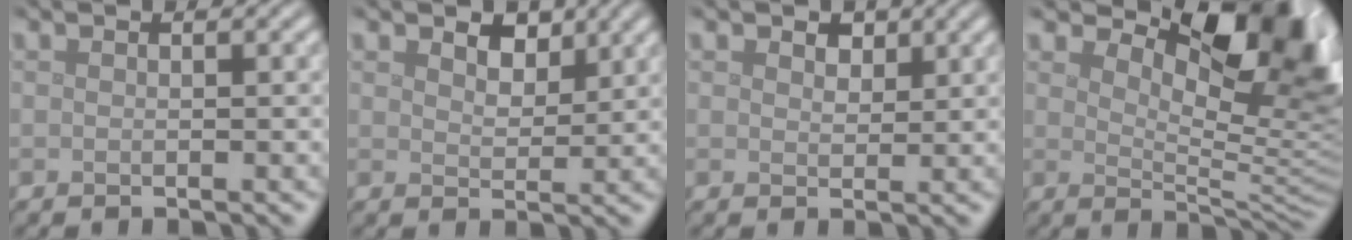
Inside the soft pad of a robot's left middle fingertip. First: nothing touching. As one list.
[{"total": 2.4, "force": [1.7, 1.3, 1.1], "torque": [-0.025, -0.005, 0.025]}, {"total": 1.6, "force": [1.1, 1.0, 0.6], "torque": [-0.011, -0.005, 0.015]}, {"total": 12.1, "force": [6.4, 5.1, 9.0], "torque": [-0.121, 0.000, 0.110]}]